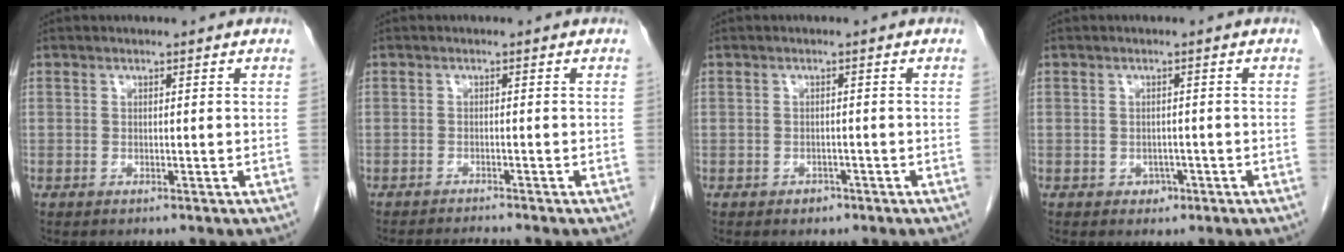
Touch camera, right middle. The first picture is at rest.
{"total": 2.2, "force": [-2.0, -0.9, 0.1], "torque": [-0.006, -0.013, -0.035]}
{"total": 1.3, "force": [-0.8, 0.9, 0.4], "torque": [-0.007, 0.002, -0.011]}
{"total": 1.6, "force": [-0.8, 1.3, 0.6], "torque": [-0.007, 0.005, -0.007]}